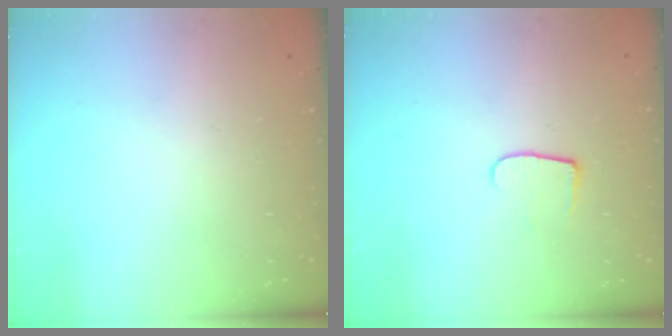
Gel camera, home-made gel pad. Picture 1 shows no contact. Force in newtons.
{"total": 6.1, "press": 6.0, "slide": 0.6}